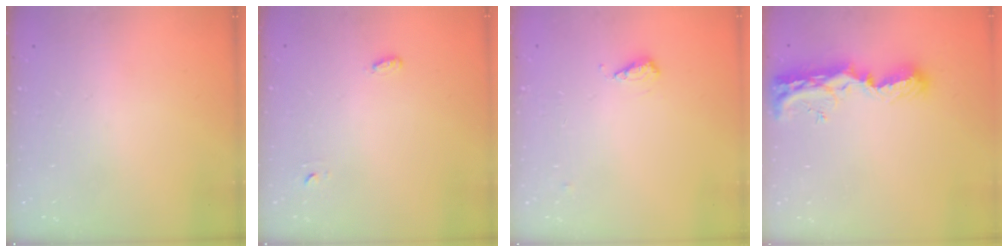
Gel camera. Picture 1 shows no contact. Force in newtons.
{"total": 2.8, "press": 2.7, "slide": 0.6}
{"total": 8.3, "press": 8.3, "slide": 0.9}
{"total": 10.3, "press": 10.2, "slide": 1.2}